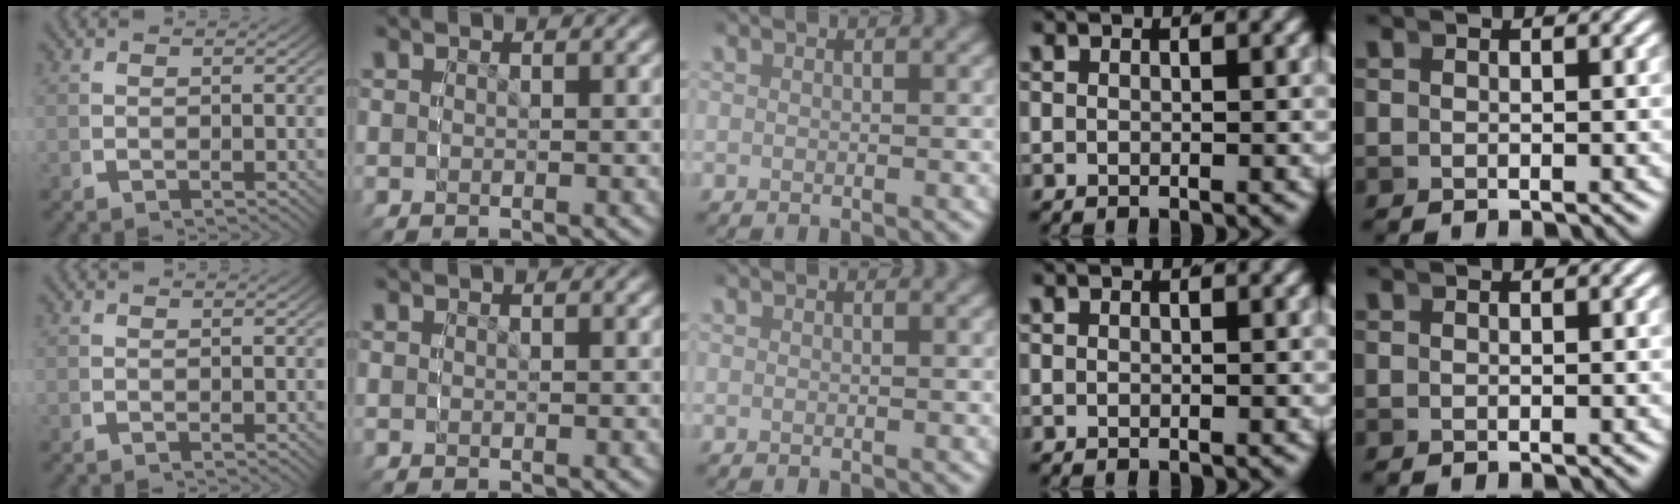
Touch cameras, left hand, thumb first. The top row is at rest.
{}